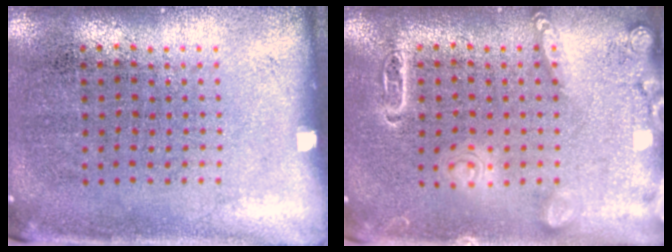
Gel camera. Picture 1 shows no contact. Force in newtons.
{"total": 2.7, "press": 2.7, "slide": 0.3}